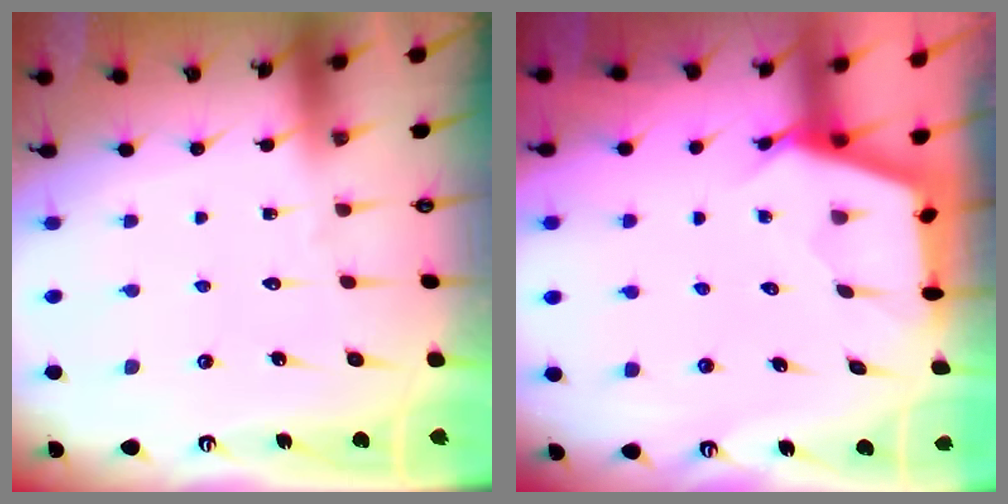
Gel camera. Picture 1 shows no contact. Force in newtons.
{"total": 2.7, "press": 2.7, "slide": 0.3}